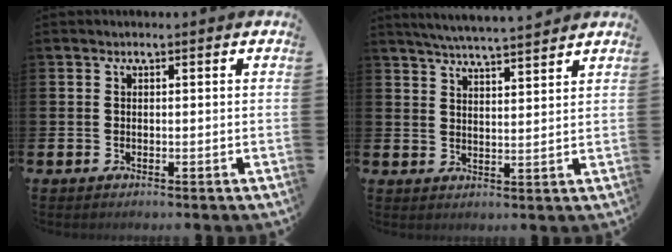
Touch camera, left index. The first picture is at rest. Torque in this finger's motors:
{"motor_torque": [-0.20, -0.59, 0.57, 0.13]}